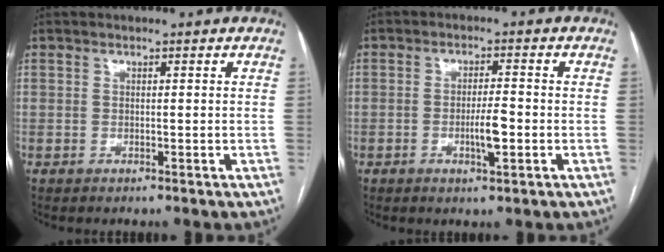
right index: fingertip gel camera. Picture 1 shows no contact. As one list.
[{"total": 4.1, "force": [-1.1, 0.7, 3.8], "torque": [-0.070, -0.001, -0.015]}]